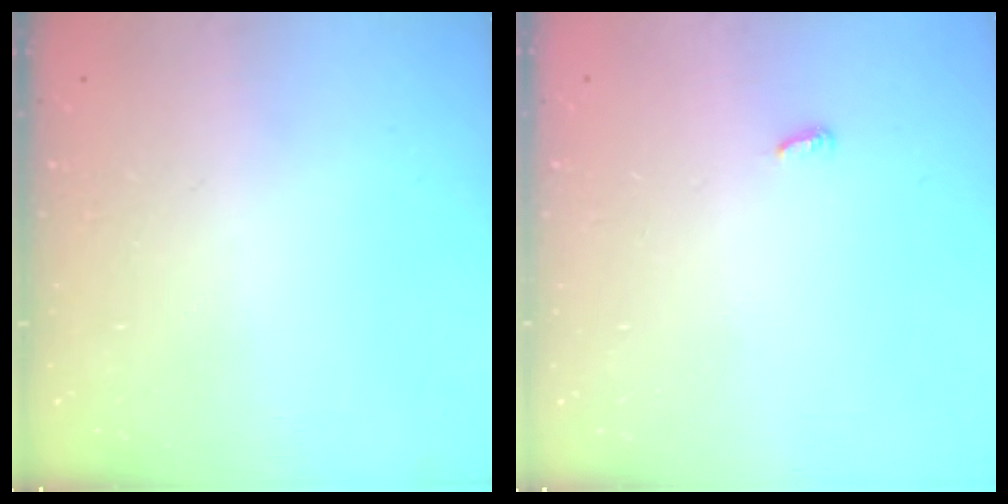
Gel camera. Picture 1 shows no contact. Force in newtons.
{"total": 2.6, "press": 2.6, "slide": 0.2}